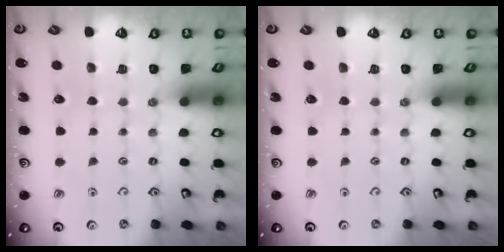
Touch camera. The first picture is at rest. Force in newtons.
{"total": 0.0}